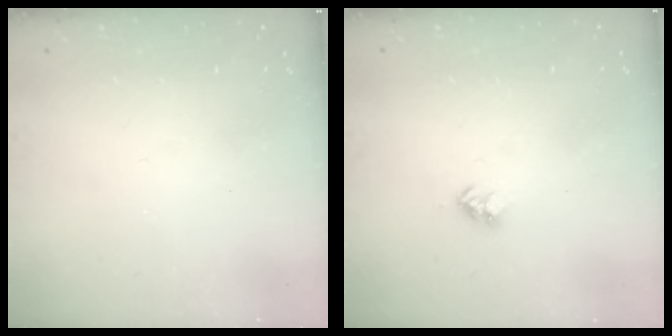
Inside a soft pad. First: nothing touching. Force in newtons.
{"total": 2.8, "press": 2.8, "slide": 0.4}